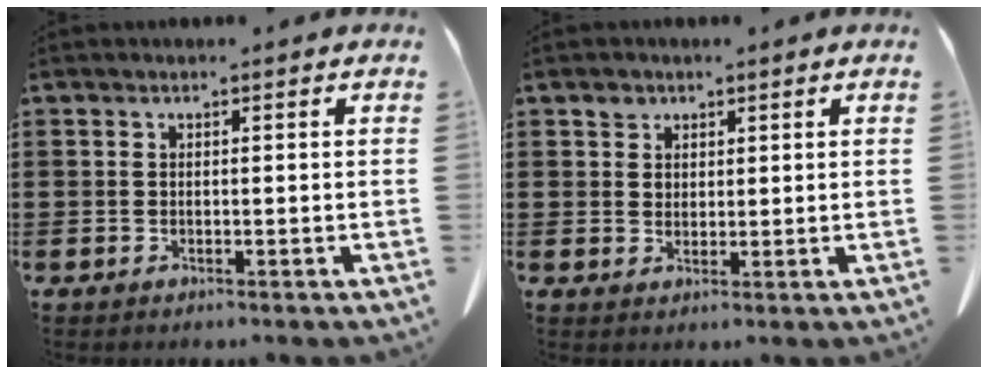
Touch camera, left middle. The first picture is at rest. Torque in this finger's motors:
{"motor_torque": [0.78, 0.72, 0.16, 0.00]}